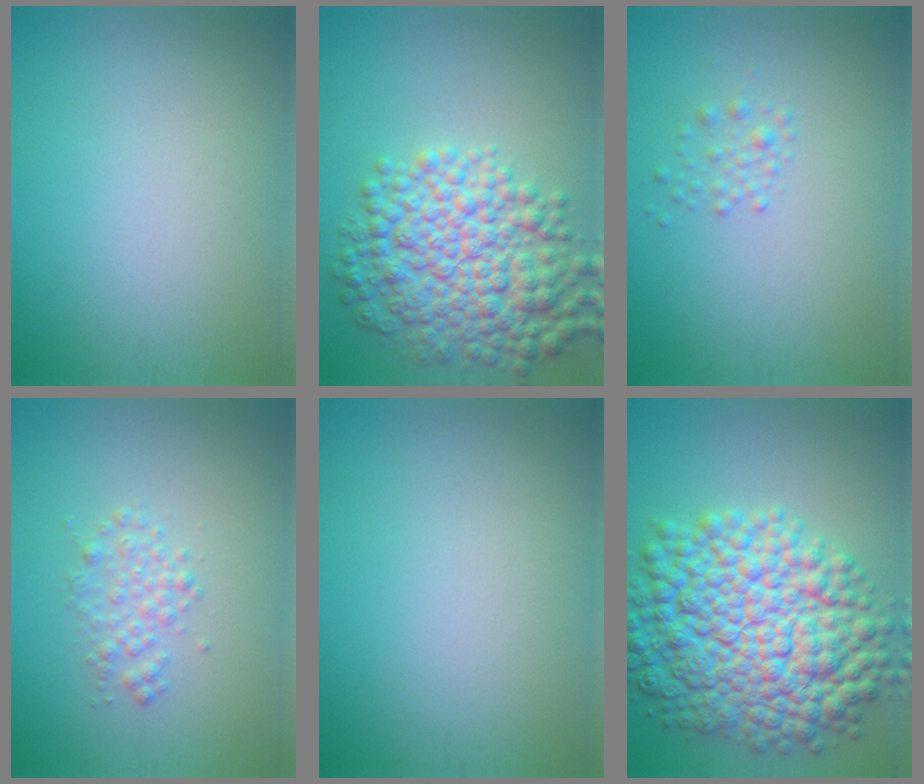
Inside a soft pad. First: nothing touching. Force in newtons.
{"total": 8.8, "press": 8.8, "slide": 0.0}
{"total": 1.2, "press": 1.2, "slide": 0.0}
{"total": 2.0, "press": 2.0, "slide": 0.0}
{"total": 0.0}
{"total": 13.2, "press": 13.2, "slide": 0.1}